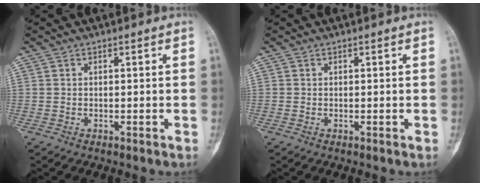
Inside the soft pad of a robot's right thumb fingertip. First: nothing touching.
{"total": 0.0}